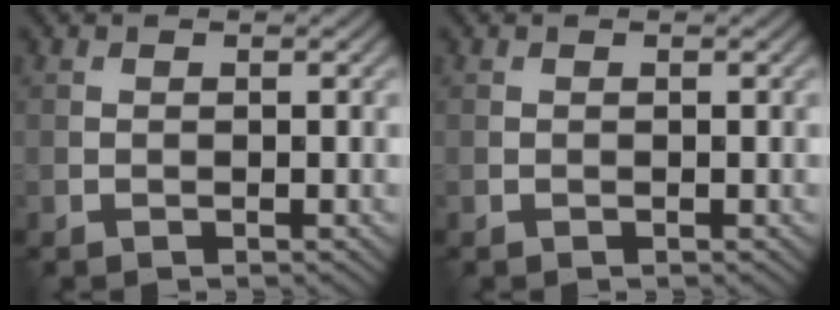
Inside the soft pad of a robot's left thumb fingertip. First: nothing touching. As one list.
[{"total": 0.0}]